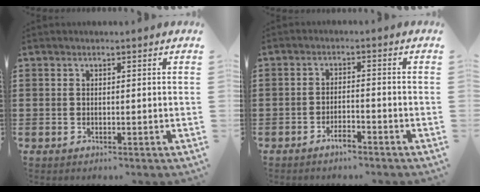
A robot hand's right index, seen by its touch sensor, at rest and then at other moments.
{"total": 2.6, "force": [-2.2, 0.3, 1.4], "torque": [-0.032, 0.003, -0.045]}